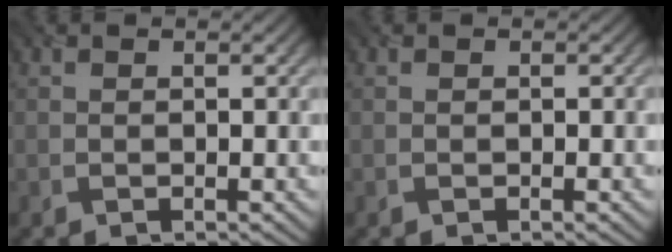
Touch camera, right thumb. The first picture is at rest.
{"total": 0.0}